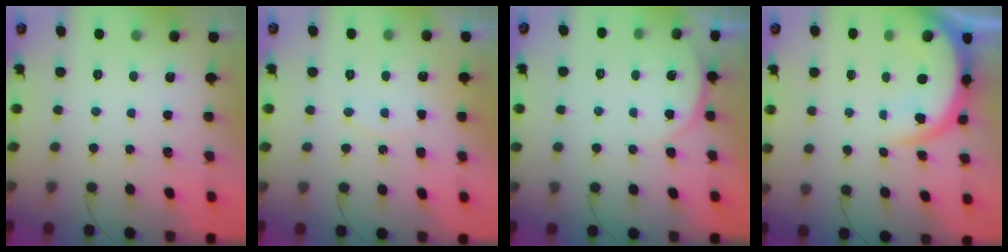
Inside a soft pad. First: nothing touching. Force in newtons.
{"total": 3.9, "press": 3.8, "slide": 0.7}
{"total": 4.0, "press": 4.0, "slide": 0.5}
{"total": 9.9, "press": 9.9, "slide": 1.2}